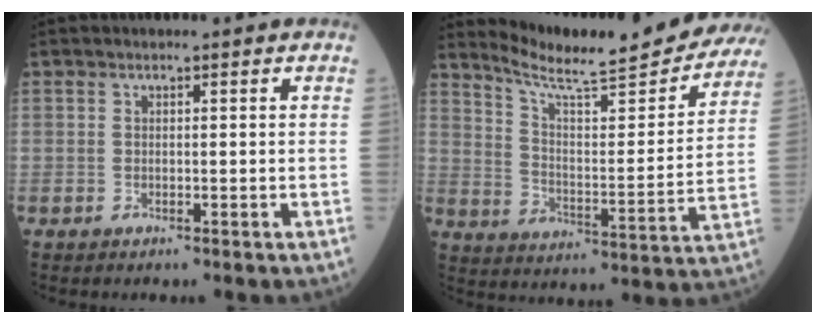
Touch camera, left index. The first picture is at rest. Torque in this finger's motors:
{"motor_torque": [0.86, -1.28, -0.01, 0.04]}